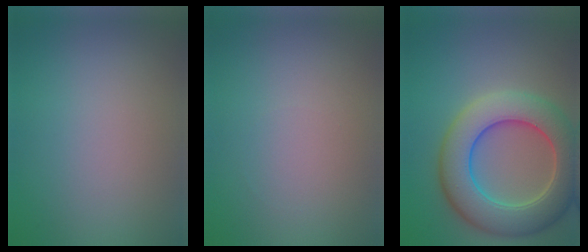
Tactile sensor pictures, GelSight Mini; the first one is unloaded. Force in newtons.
{"total": 0.0}
{"total": 9.2, "press": 9.2, "slide": 0.6}